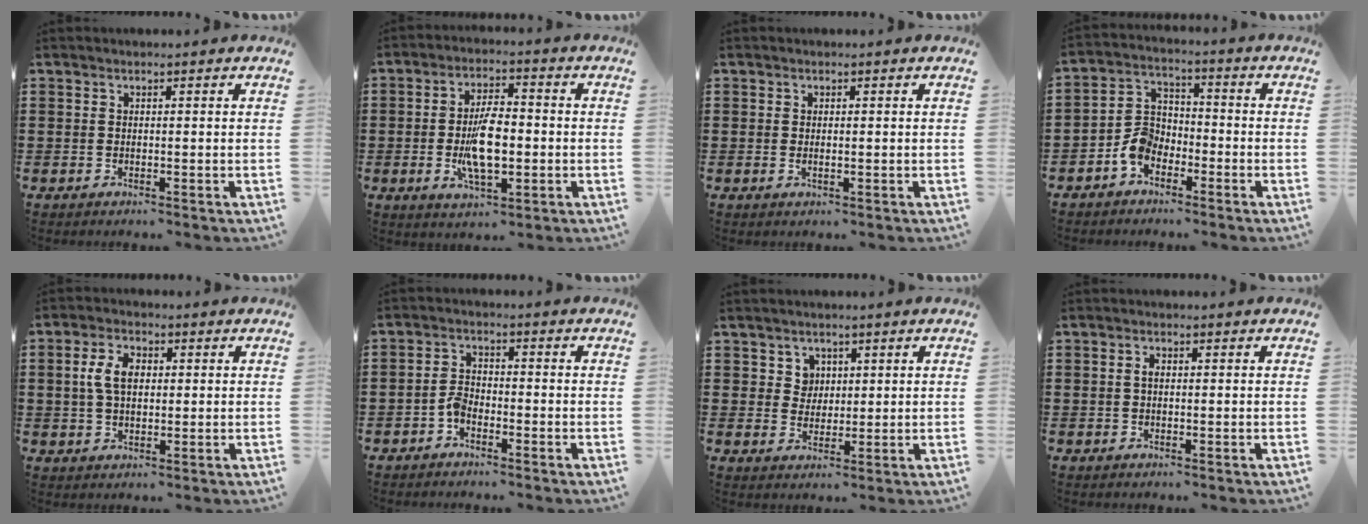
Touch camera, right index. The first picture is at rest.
{"total": 9.0, "force": [-1.4, 3.8, 8.0], "torque": [-0.163, -0.007, -0.031]}
{"total": 0.7, "force": [0.1, 0.2, 0.7], "torque": [-0.014, 0.001, 0.001]}
{"total": 5.8, "force": [-3.2, 4.0, 2.7], "torque": [-0.077, 0.010, -0.068]}
{"total": 5.2, "force": [0.7, 3.2, 4.0], "torque": [-0.095, 0.013, 0.007]}
{"total": 2.6, "force": [-1.5, 1.4, 1.6], "torque": [-0.046, 0.001, -0.035]}
{"total": 3.3, "force": [1.6, 2.8, 0.5], "torque": [-0.015, 0.007, 0.027]}
{"total": 1.1, "force": [0.0, 0.5, 1.0], "torque": [-0.022, 0.002, -0.001]}